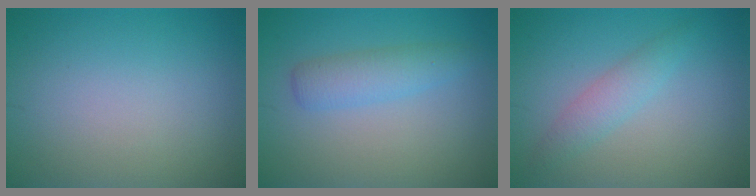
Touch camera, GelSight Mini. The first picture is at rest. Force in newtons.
{"total": 2.8, "press": 2.7, "slide": 0.2}
{"total": 2.2, "press": 2.2, "slide": 0.1}